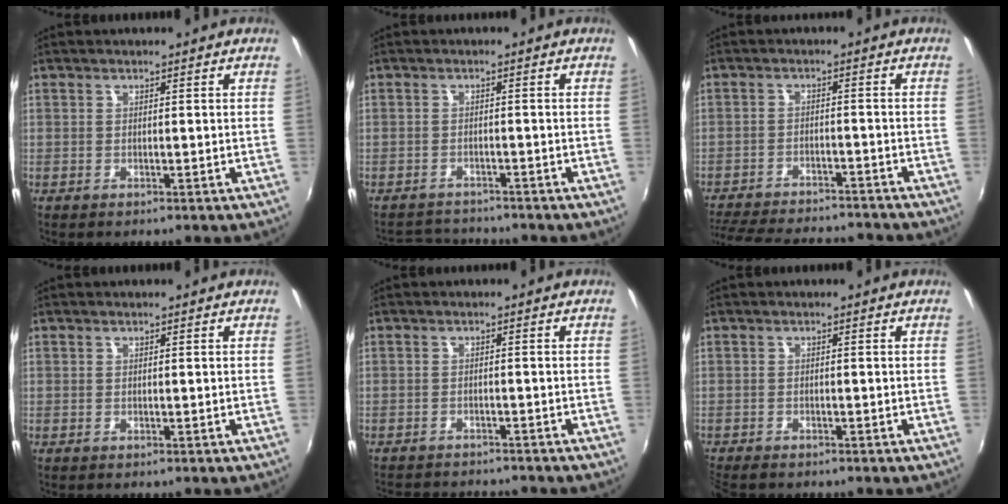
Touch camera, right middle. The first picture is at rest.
{"total": 4.9, "force": [-4.8, 1.0, 0.4], "torque": [-0.024, 0.004, -0.080]}
{"total": 18.5, "force": [-16.3, 4.5, 7.5], "torque": [-0.162, -0.013, -0.232]}
{"total": 0.0}
{"total": 8.0, "force": [-7.5, 1.4, 2.4], "torque": [-0.062, -0.012, -0.111]}
{"total": 3.3, "force": [-3.0, 0.8, 1.1], "torque": [-0.032, -0.020, -0.057]}